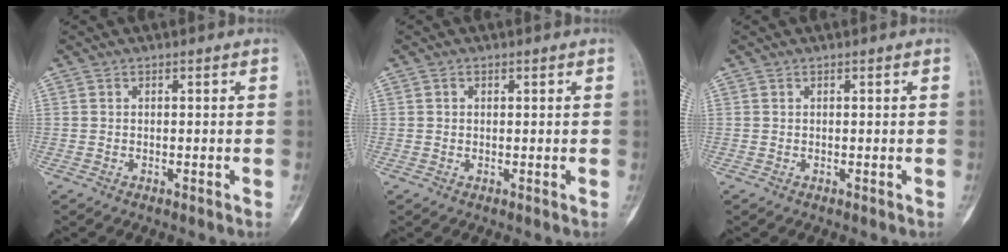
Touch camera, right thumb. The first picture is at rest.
{"total": 0.7, "force": [0.2, 0.6, 0.2], "torque": [0.007, 0.002, 0.000]}
{"total": 0.0}